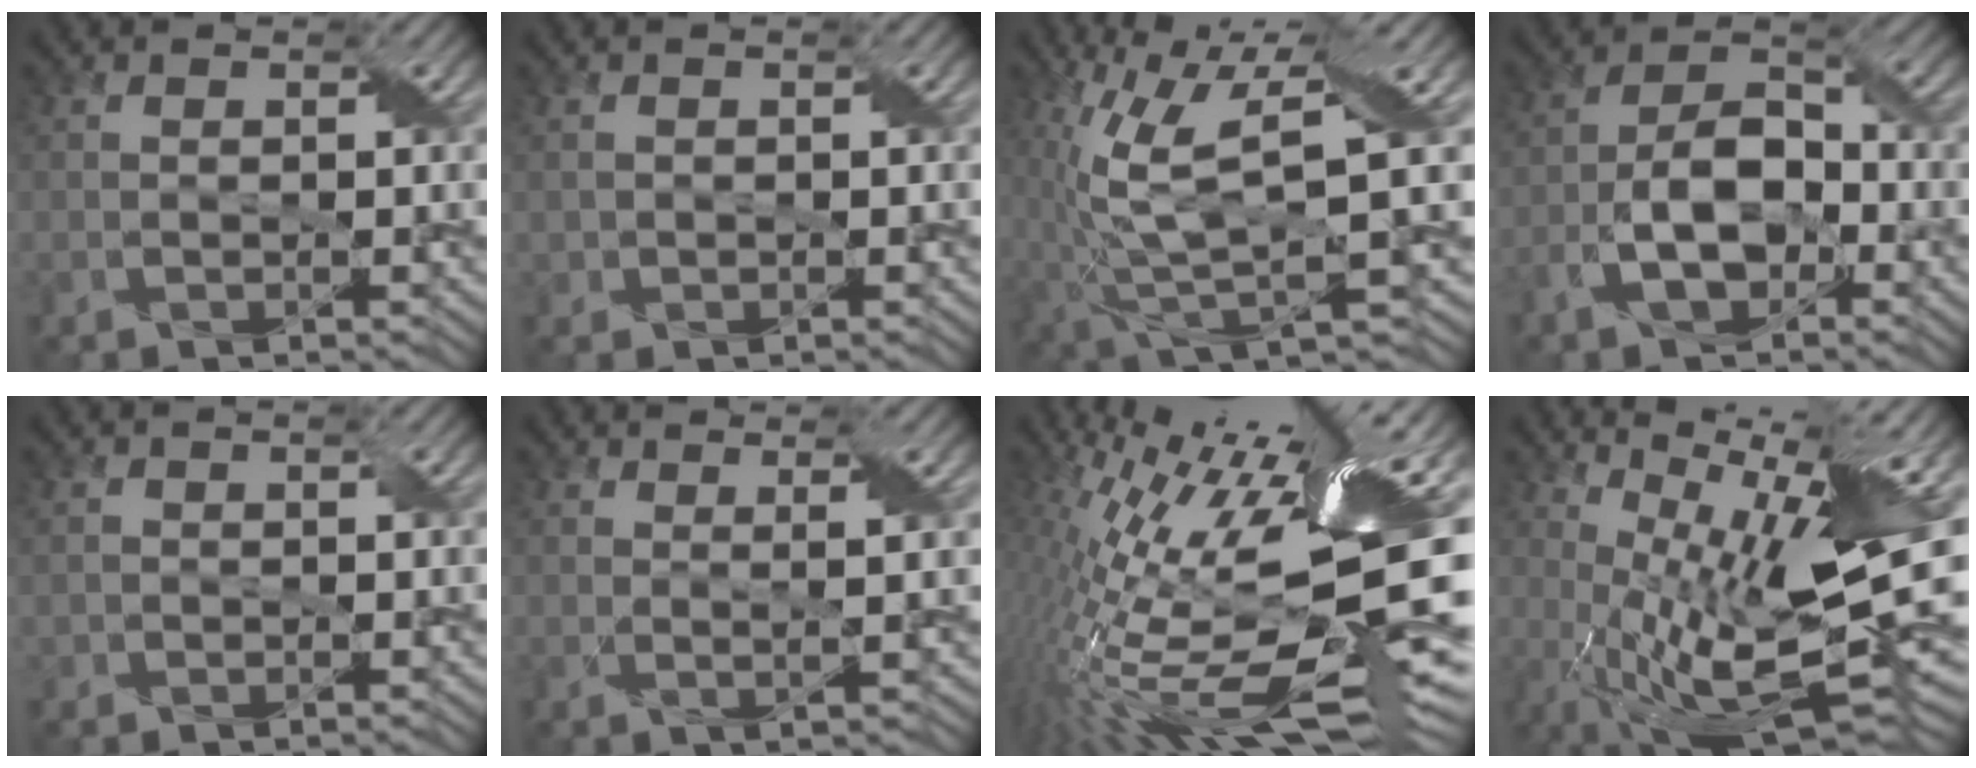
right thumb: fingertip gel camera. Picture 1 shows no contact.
{"total": 0.9, "force": [0.0, 0.9, 0.1], "torque": [-0.006, -0.002, -0.001]}
{"total": 11.4, "force": [1.0, 2.6, 11.1], "torque": [-0.230, 0.003, 0.029]}
{"total": 7.7, "force": [-2.9, 4.1, 5.8], "torque": [-0.111, 0.011, -0.060]}
{"total": 0.9, "force": [-0.1, 0.9, 0.0], "torque": [-0.002, -0.001, -0.004]}
{"total": 2.0, "force": [1.2, 0.1, 1.6], "torque": [-0.034, 0.002, 0.018]}
{"total": 18.0, "force": [1.4, 6.2, 16.8], "torque": [-0.309, -0.009, 0.037]}
{"total": 17.6, "force": [2.2, 5.1, 16.7], "torque": [-0.284, -0.001, 0.059]}